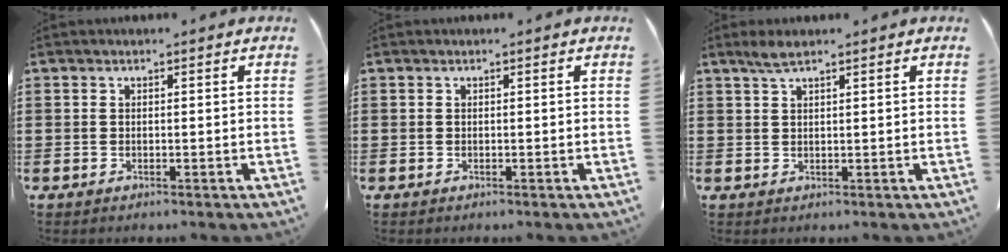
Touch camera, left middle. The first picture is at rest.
{"total": 0.0}
{"total": 2.2, "force": [1.6, 0.3, 1.6], "torque": [-0.033, 0.003, 0.028]}